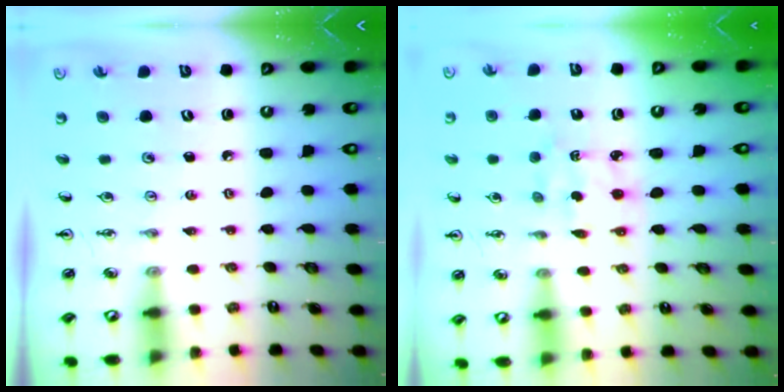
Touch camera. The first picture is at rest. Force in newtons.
{"total": 2.9, "press": 2.9, "slide": 0.2}